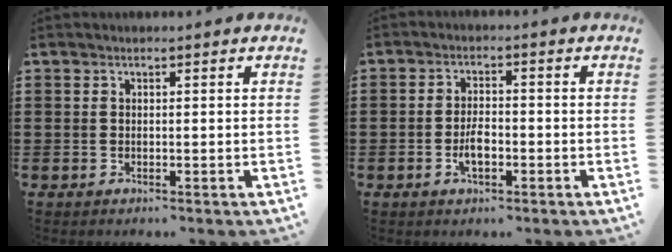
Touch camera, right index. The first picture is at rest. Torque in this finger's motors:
{"motor_torque": [1.42, 0.72, 0.35, 0.10]}